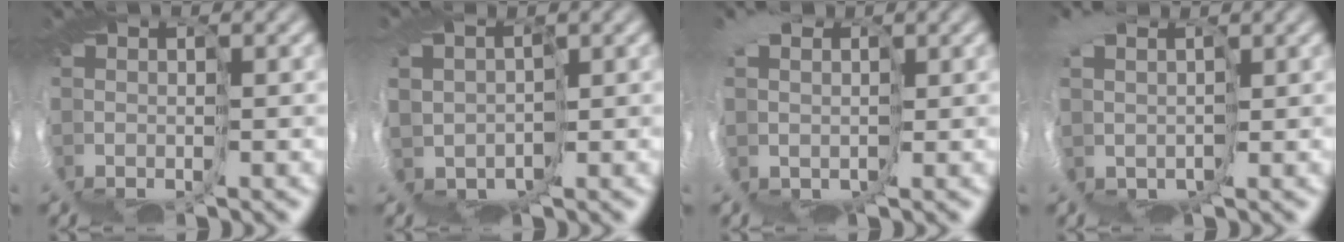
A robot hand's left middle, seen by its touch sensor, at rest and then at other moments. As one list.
[{"total": 5.7, "force": [0.5, 4.4, 3.6], "torque": [-0.064, -0.014, 0.002]}, {"total": 5.1, "force": [1.3, 4.2, 2.5], "torque": [-0.048, -0.016, 0.011]}, {"total": 4.7, "force": [1.6, 3.5, 2.7], "torque": [-0.063, -0.024, 0.021]}]